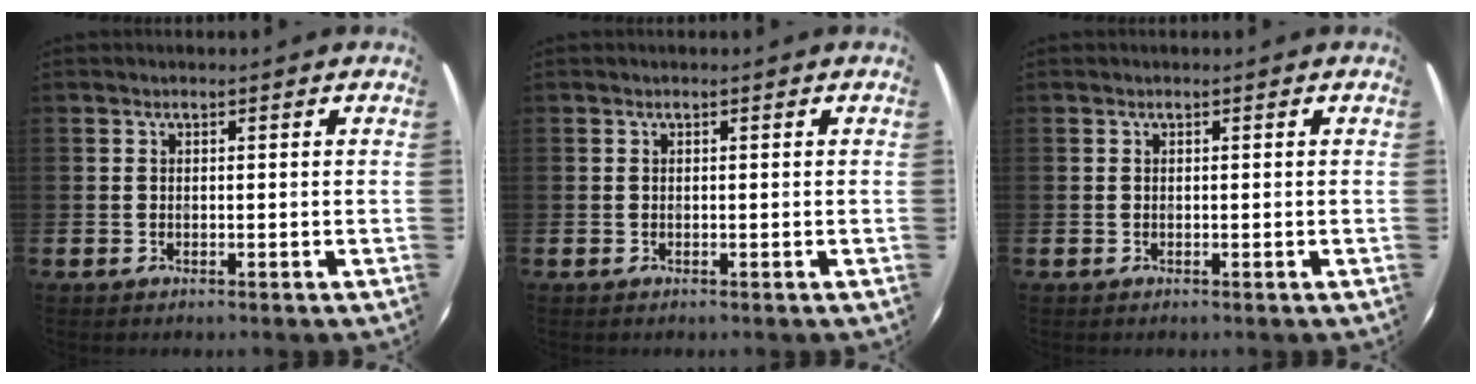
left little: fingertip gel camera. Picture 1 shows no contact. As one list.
[{"total": 0.0}, {"total": 0.0}]